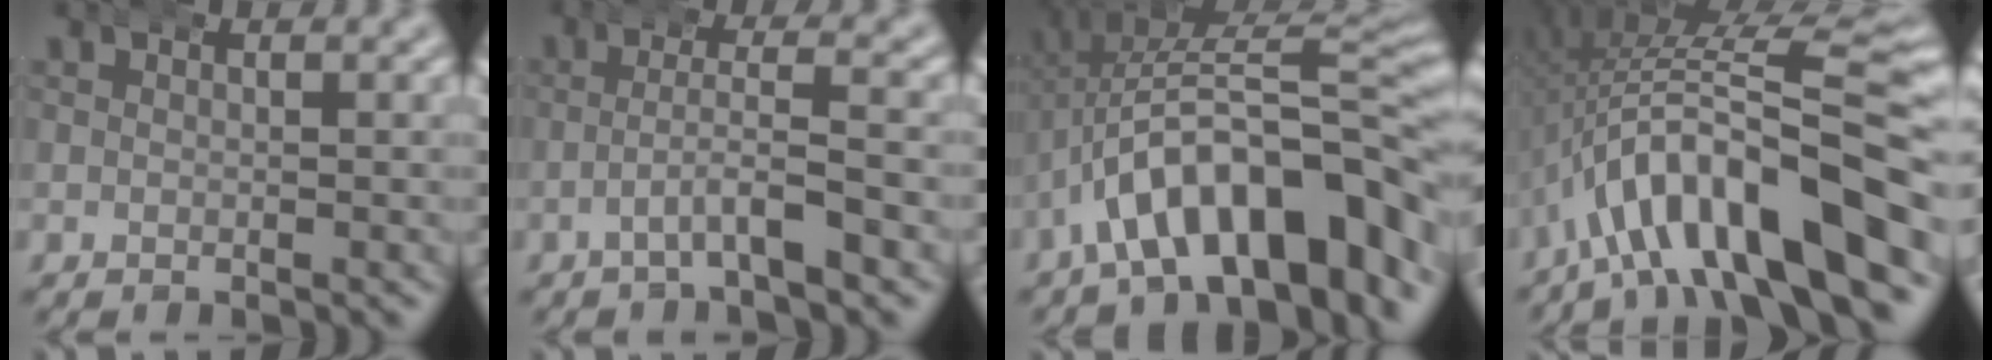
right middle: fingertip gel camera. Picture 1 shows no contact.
{"total": 2.6, "force": [-1.6, -0.3, 2.0], "torque": [-0.034, 0.003, -0.030]}
{"total": 11.5, "force": [-3.3, 5.8, 9.4], "torque": [-0.157, -0.007, -0.048]}
{"total": 14.4, "force": [-3.8, 6.9, 12.1], "torque": [-0.203, -0.010, -0.047]}